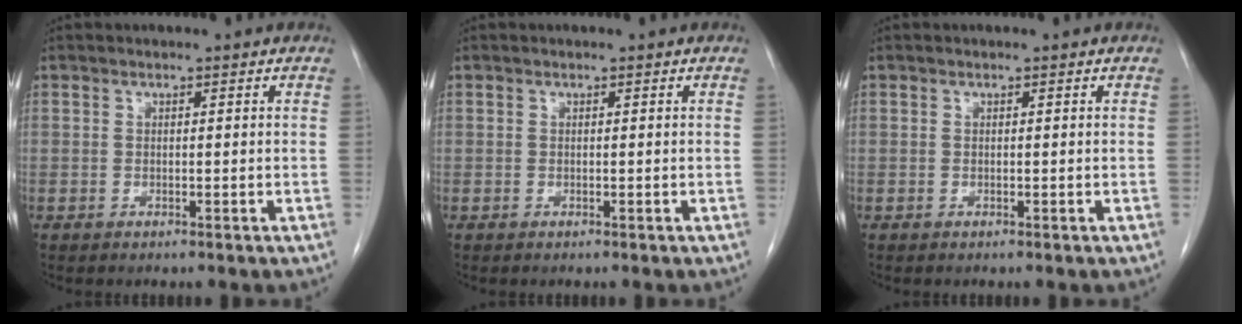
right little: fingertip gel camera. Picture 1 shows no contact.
{"total": 0.0}
{"total": 0.0}